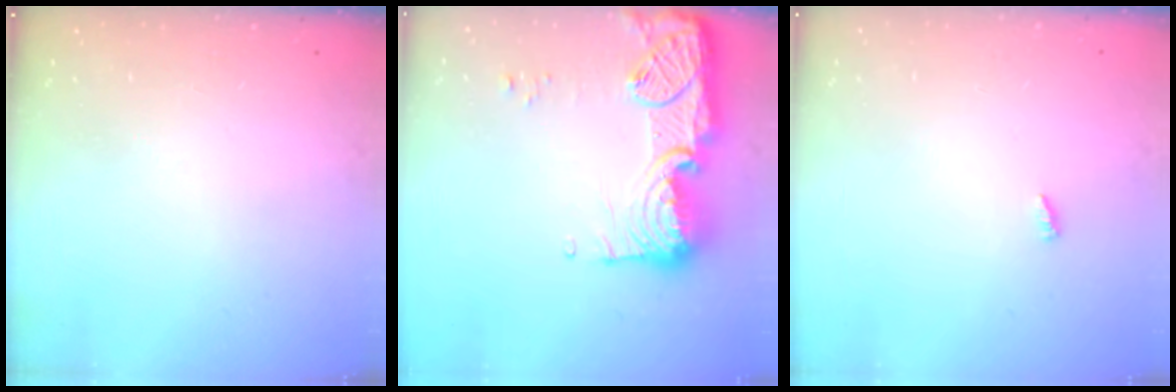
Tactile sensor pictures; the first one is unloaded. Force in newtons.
{"total": 21.0, "press": 20.1, "slide": 6.1}
{"total": 2.8, "press": 2.7, "slide": 0.3}